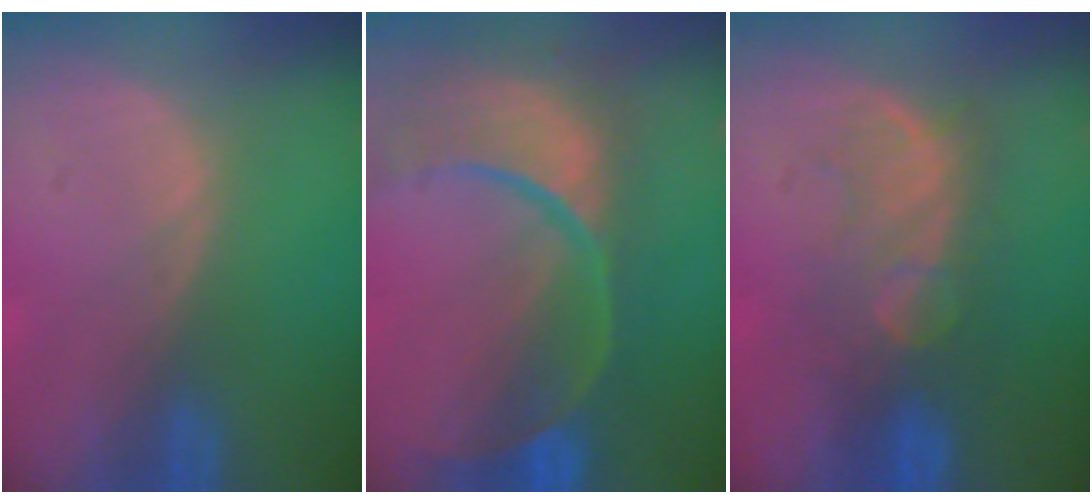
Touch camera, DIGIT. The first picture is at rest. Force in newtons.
{"total": 13.8, "press": 10.9, "slide": 8.4}
{"total": 8.2, "press": 7.9, "slide": 2.2}